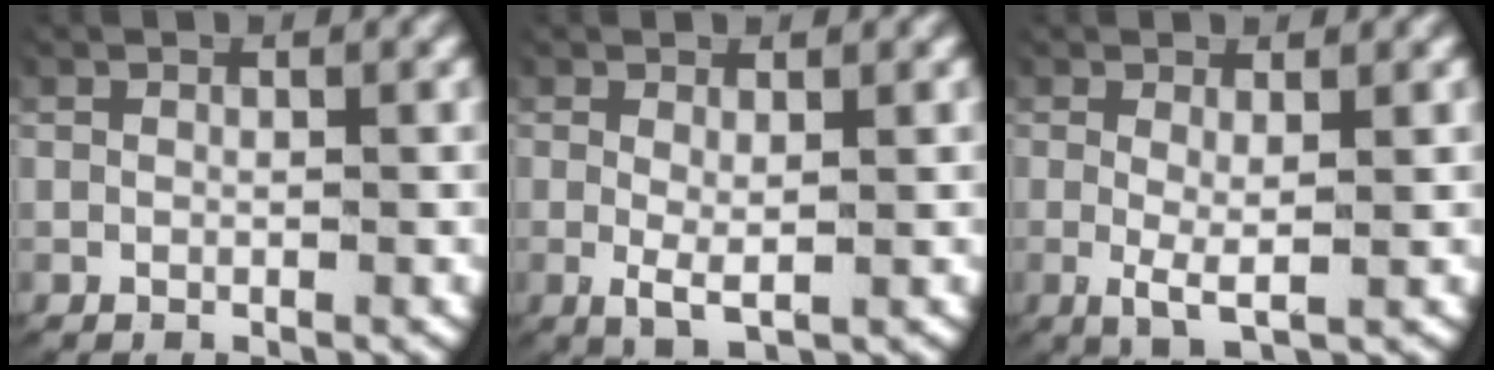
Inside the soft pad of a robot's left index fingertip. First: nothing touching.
{"total": 2.3, "force": [-0.1, 0.9, 2.1], "torque": [-0.051, -0.019, 0.008]}
{"total": 2.5, "force": [-0.1, 0.7, 2.4], "torque": [-0.060, -0.021, 0.008]}